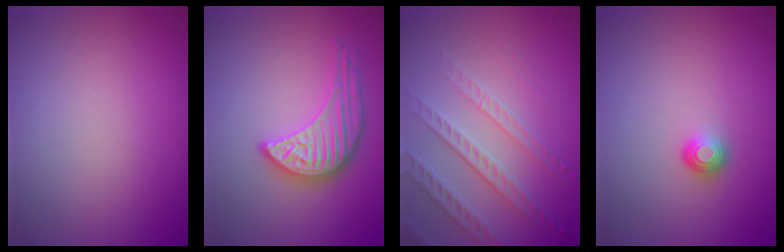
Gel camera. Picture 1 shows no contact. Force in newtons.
{"total": 3.9, "press": 3.5, "slide": 1.7}
{"total": 3.4, "press": 3.1, "slide": 1.4}
{"total": 1.0, "press": 0.9, "slide": 0.4}